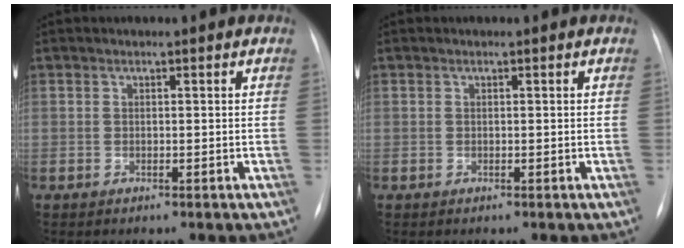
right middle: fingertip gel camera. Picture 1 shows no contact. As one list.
[{"total": 0.0}]